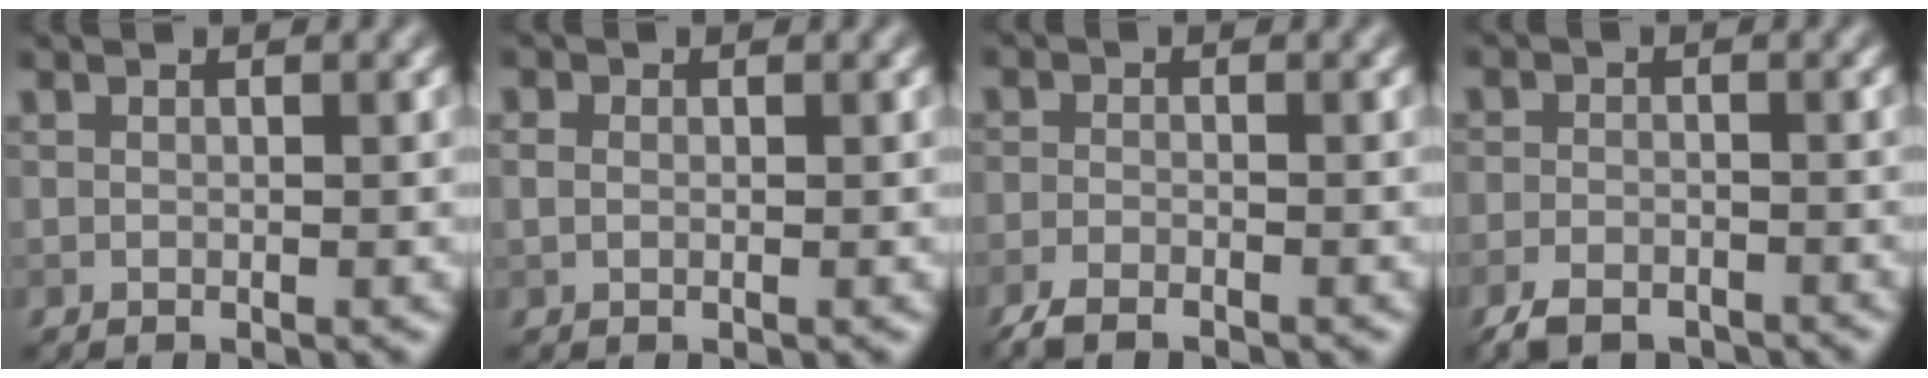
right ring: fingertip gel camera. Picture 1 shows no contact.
{"total": 0.9, "force": [0.1, 0.7, 0.5], "torque": [-0.011, 0.001, -0.001]}
{"total": 2.9, "force": [-2.3, 0.8, 1.5], "torque": [-0.030, -0.007, -0.052]}
{"total": 4.6, "force": [-3.5, 2.1, 2.1], "torque": [-0.035, -0.006, -0.072]}